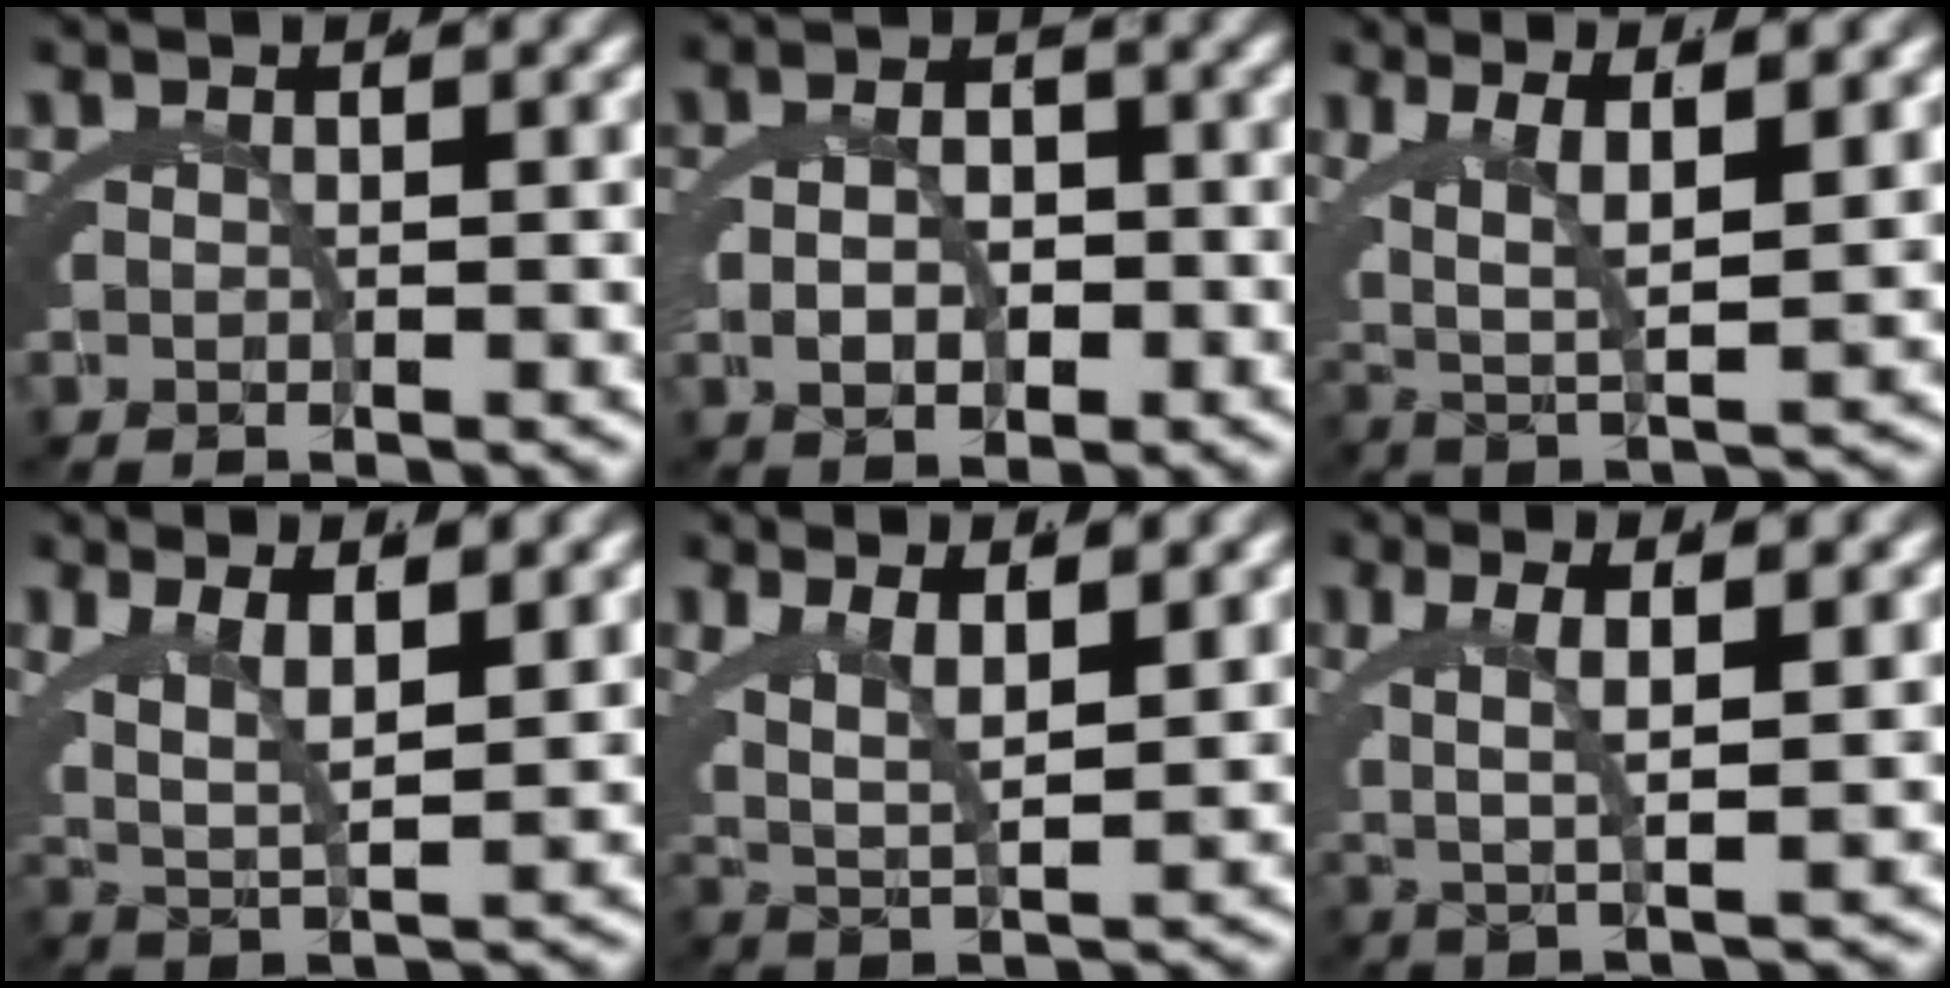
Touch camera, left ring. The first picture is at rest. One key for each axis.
{"total": 3.9, "fx": -0.8, "fy": 2.5, "fz": 2.9, "tx": -0.038, "ty": -0.004, "tz": -0.012}
{"total": 8.2, "fx": 1.3, "fy": 5.1, "fz": 6.3, "tx": -0.117, "ty": -0.010, "tz": 0.022}
{"total": 7.2, "fx": 1.2, "fy": 4.6, "fz": 5.4, "tx": -0.105, "ty": -0.015, "tz": 0.022}
{"total": 6.3, "fx": 1.3, "fy": 3.9, "fz": 4.8, "tx": -0.095, "ty": -0.015, "tz": 0.023}
{"total": 5.5, "fx": 1.5, "fy": 1.8, "fz": 5.0, "tx": -0.087, "ty": 0.004, "tz": 0.025}